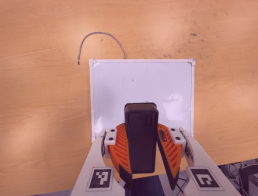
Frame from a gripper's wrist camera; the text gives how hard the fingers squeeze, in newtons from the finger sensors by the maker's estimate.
{"total": 9.3, "left": 9.4, "right": 9.2}